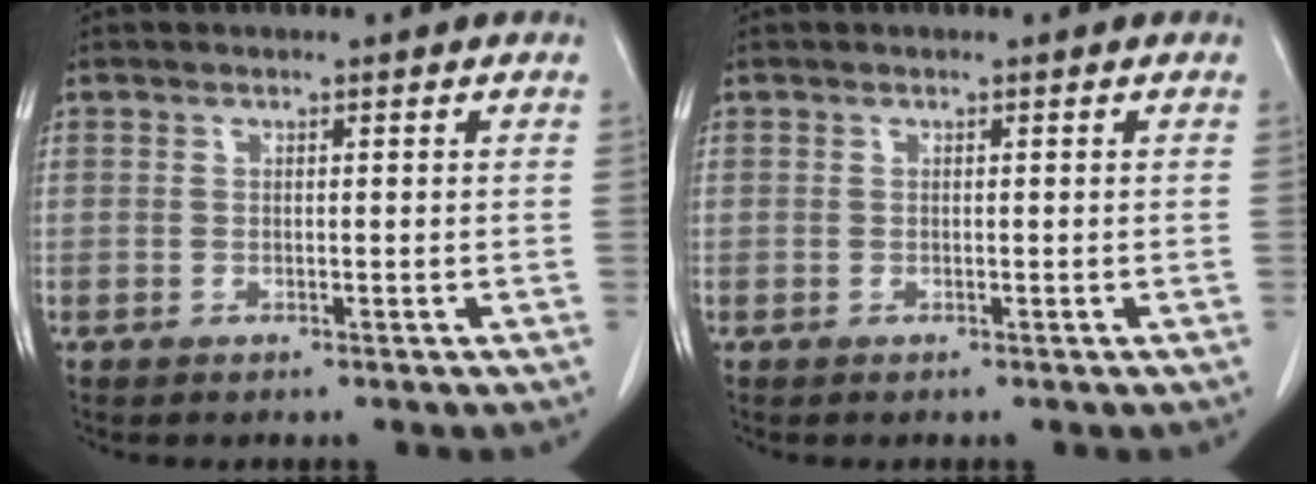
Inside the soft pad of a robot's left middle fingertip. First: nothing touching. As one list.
[{"total": 0.0}]